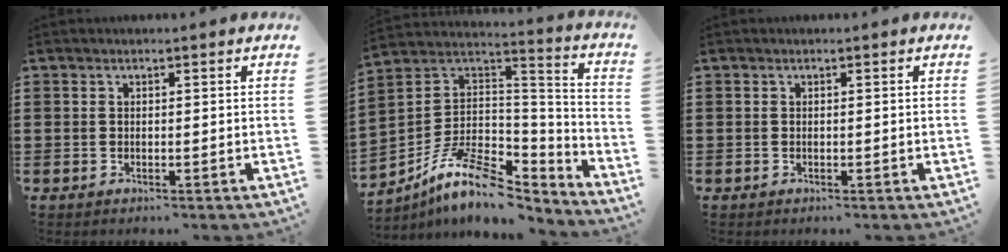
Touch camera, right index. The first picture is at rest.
{"total": 11.5, "force": [-7.7, 4.8, 7.0], "torque": [-0.144, 0.016, -0.145]}
{"total": 0.0}